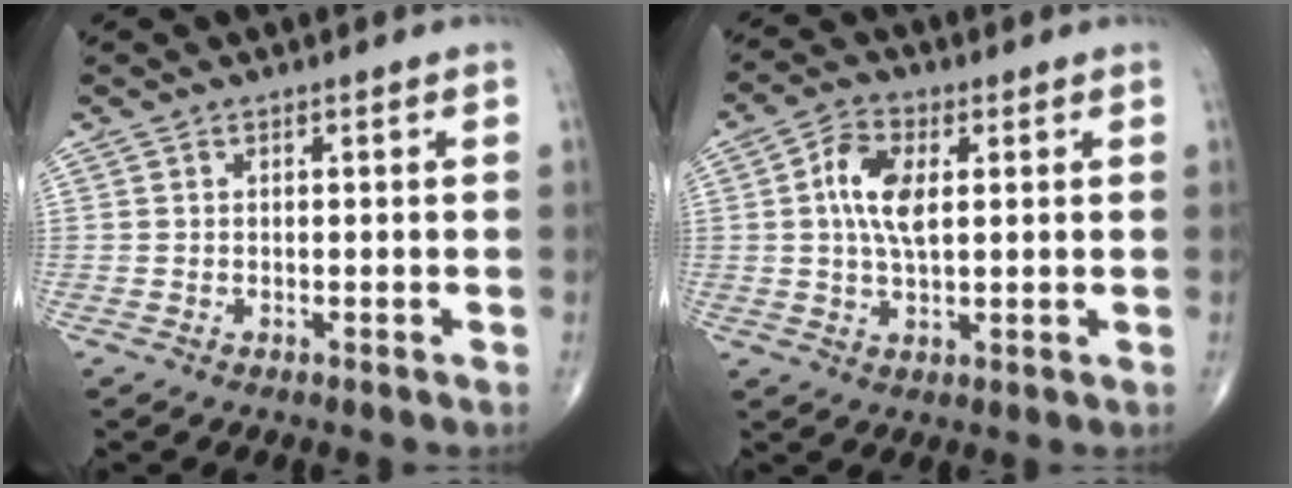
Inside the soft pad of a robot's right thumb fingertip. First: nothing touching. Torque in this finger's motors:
{"motor_torque": [0.44, 0.84, 0.20, -0.43, 0.32]}